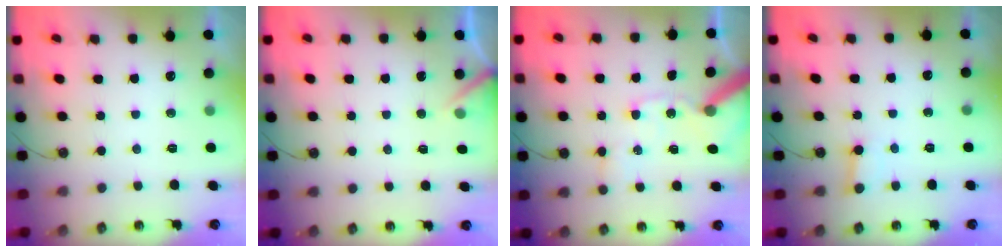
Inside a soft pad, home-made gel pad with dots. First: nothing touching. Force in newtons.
{"total": 4.0, "press": 4.0, "slide": 0.3}
{"total": 12.6, "press": 12.4, "slide": 1.8}
{"total": 2.9, "press": 2.9, "slide": 0.2}